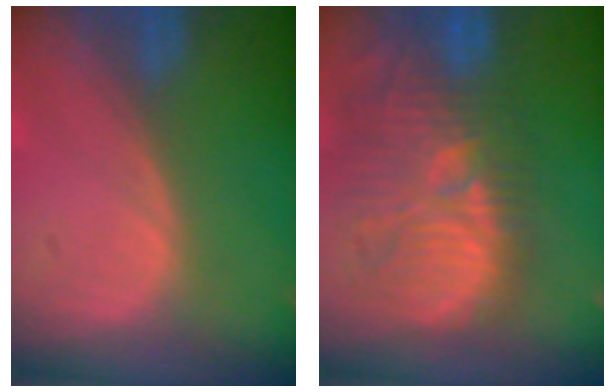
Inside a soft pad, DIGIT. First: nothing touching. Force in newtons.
{"total": 12.6, "press": 12.0, "slide": 4.1}